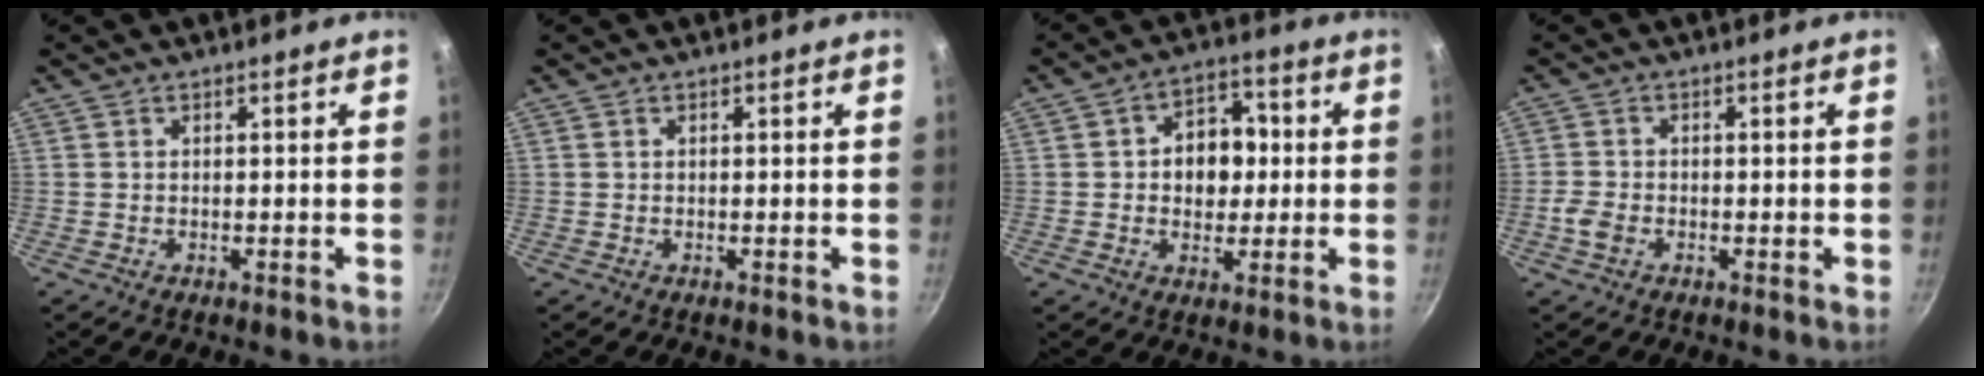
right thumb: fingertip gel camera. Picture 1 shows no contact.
{"total": 0.0}
{"total": 9.8, "force": [0.7, 7.4, 6.4], "torque": [-0.044, 0.013, 0.001]}
{"total": 3.1, "force": [-1.3, 2.1, 1.8], "torque": [-0.040, 0.007, -0.027]}